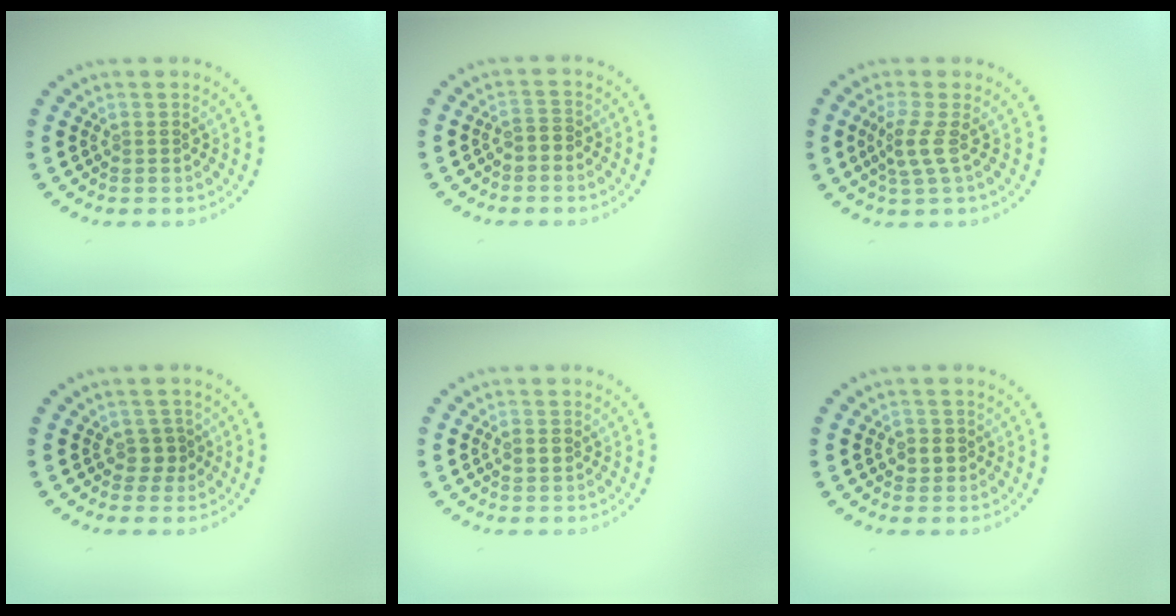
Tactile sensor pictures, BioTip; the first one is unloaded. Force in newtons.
{"total": 1.1, "press": 1.0, "slide": 0.5}
{"total": 2.1, "press": 1.5, "slide": 1.5}
{"total": 1.7, "press": 1.4, "slide": 1.0}
{"total": 0.9, "press": 0.9, "slide": 0.1}
{"total": 1.5, "press": 1.4, "slide": 0.6}